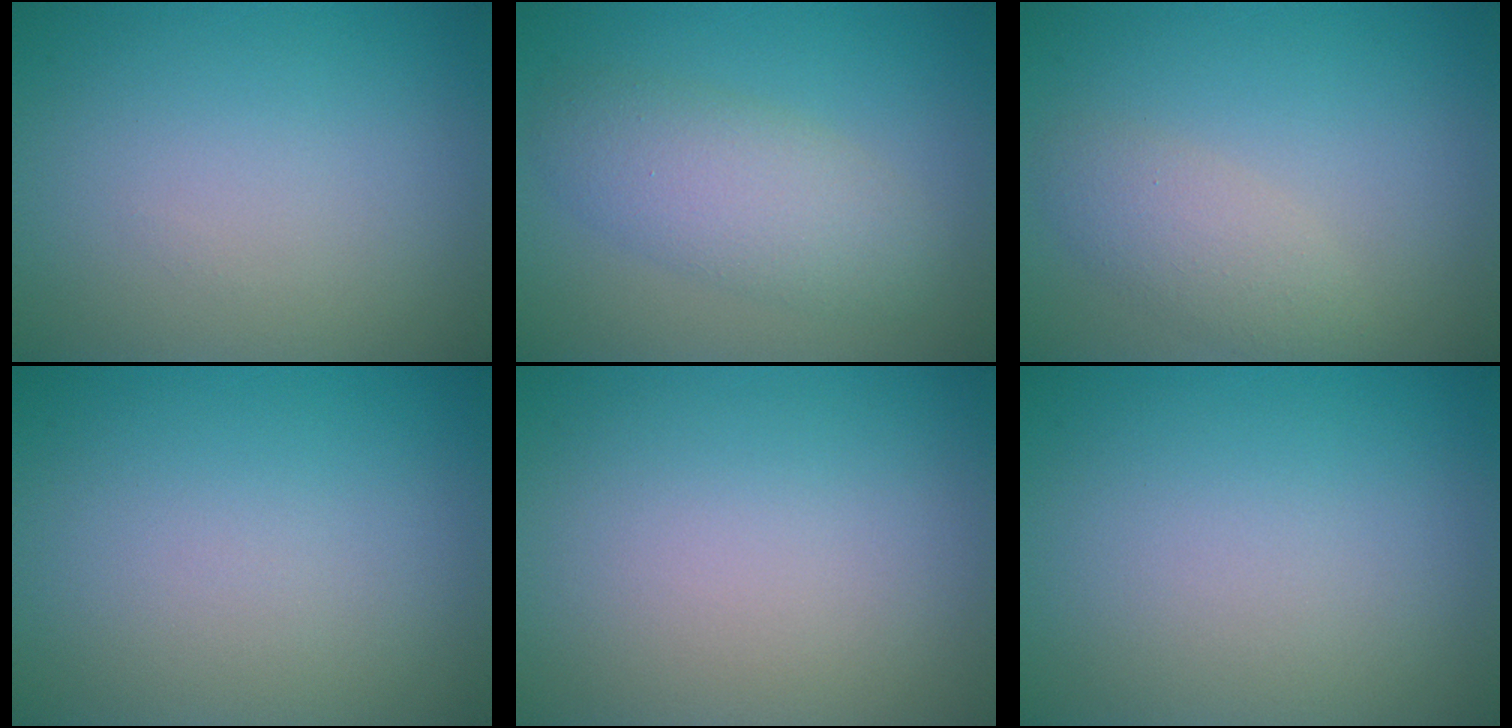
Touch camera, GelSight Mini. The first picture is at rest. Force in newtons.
{"total": 4.5, "press": 4.5, "slide": 0.1}
{"total": 2.6, "press": 2.6, "slide": 0.2}
{"total": 0.0}
{"total": 0.0}
{"total": 0.0}